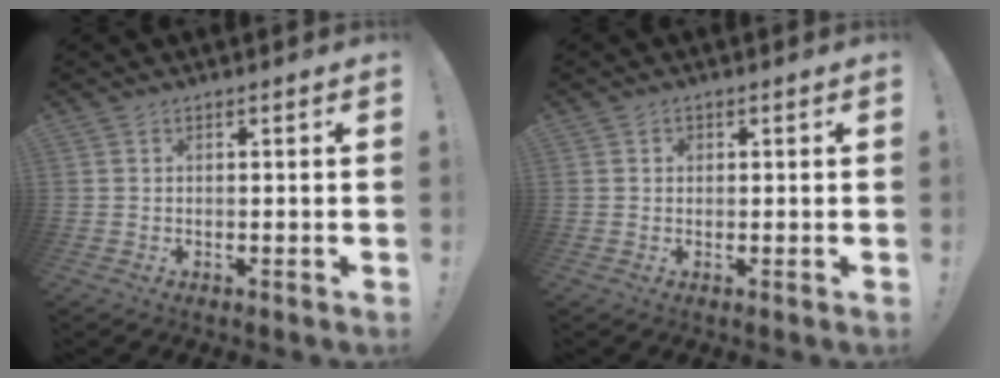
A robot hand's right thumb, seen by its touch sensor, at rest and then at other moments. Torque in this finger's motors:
{"motor_torque": [0.17, 0.76, 0.13, -0.04, 0.00]}